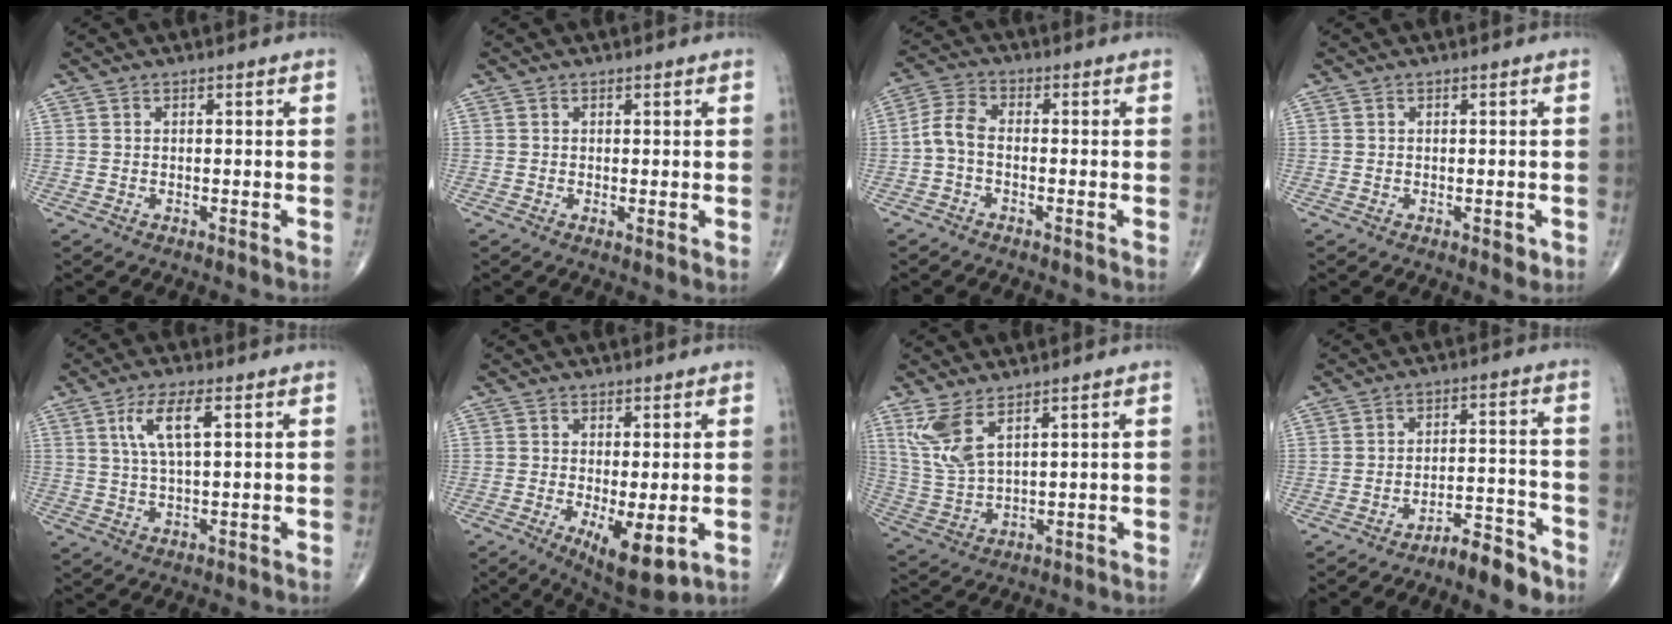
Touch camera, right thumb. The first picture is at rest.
{"total": 1.6, "force": [0.0, 0.5, 1.5], "torque": [-0.028, -0.008, -0.002]}
{"total": 4.7, "force": [-1.2, 2.6, 3.8], "torque": [-0.080, 0.018, -0.036]}
{"total": 1.5, "force": [-0.4, 0.9, 1.1], "torque": [-0.007, -0.001, -0.005]}
{"total": 6.8, "force": [2.3, 1.9, 6.1], "torque": [-0.124, 0.000, 0.046]}
{"total": 9.0, "force": [-2.3, 3.2, 8.1], "torque": [-0.125, -0.022, -0.028]}
{"total": 7.9, "force": [4.7, 2.7, 5.8], "torque": [-0.130, -0.022, 0.109]}
{"total": 6.6, "force": [-5.5, 1.7, 3.3], "torque": [-0.049, 0.061, -0.087]}